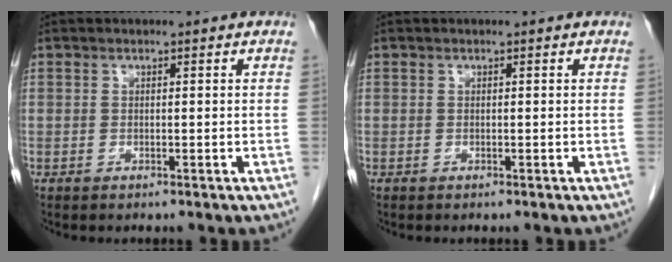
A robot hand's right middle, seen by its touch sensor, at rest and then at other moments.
{"total": 0.0}